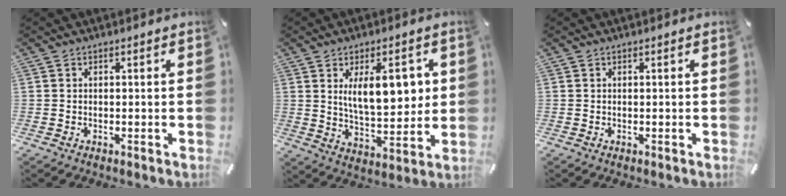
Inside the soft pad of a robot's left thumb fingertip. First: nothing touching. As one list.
[{"total": 12.8, "force": [3.7, 6.3, 10.5], "torque": [-0.151, -0.008, 0.060]}, {"total": 0.0}]